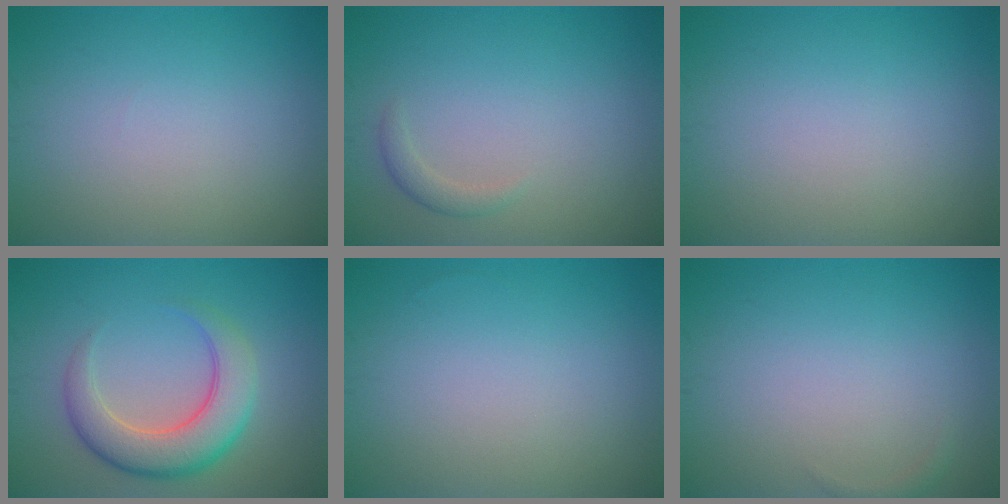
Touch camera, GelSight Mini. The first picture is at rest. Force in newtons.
{"total": 1.2, "press": 1.2, "slide": 0.1}
{"total": 0.0}
{"total": 5.8, "press": 5.8, "slide": 0.5}
{"total": 0.0}
{"total": 0.6, "press": 0.6, "slide": 0.1}